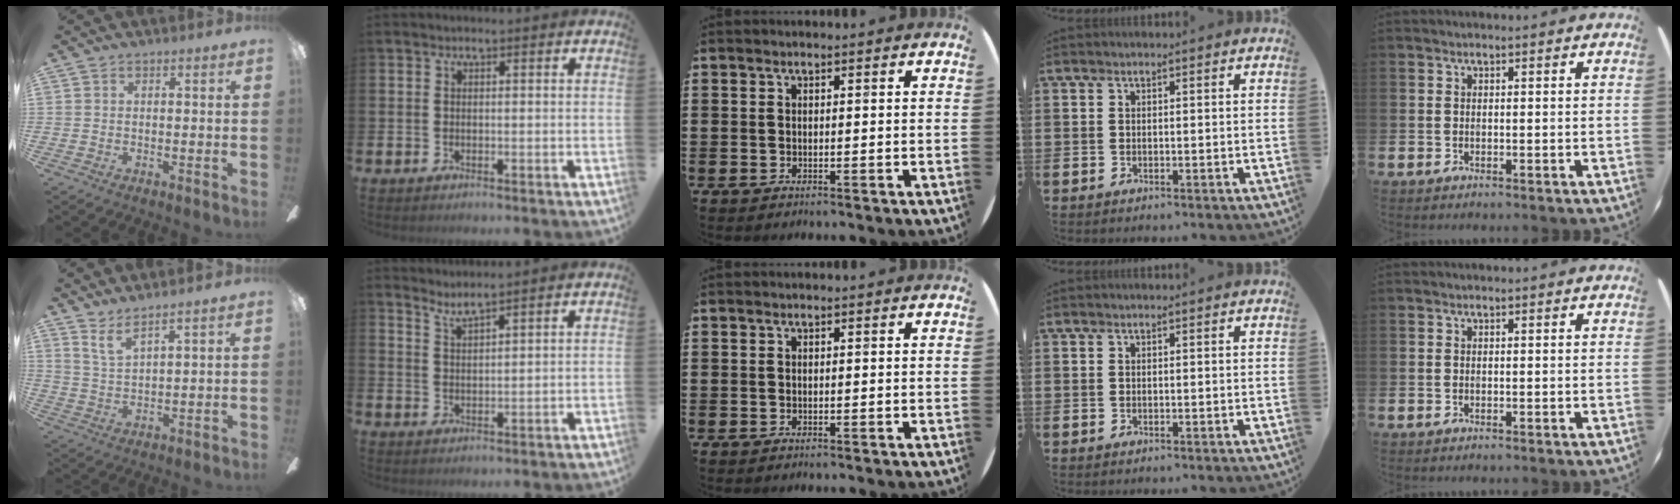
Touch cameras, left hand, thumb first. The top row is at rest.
{"thumb": {"total": 5.2, "force": [4.3, 0.4, 2.8], "torque": [-0.065, -0.020, 0.076]}, "index": {"total": 2.8, "force": [2.7, -0.5, 0.2], "torque": [-0.017, -0.013, 0.051]}}